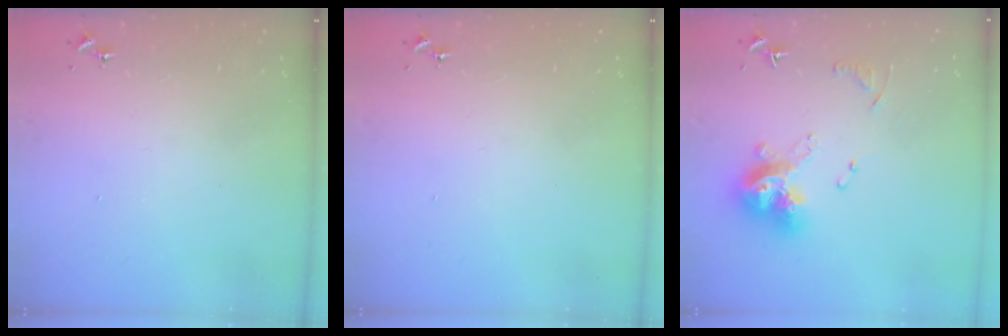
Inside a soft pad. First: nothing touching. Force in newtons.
{"total": 0.0}
{"total": 13.3, "press": 13.3, "slide": 1.4}